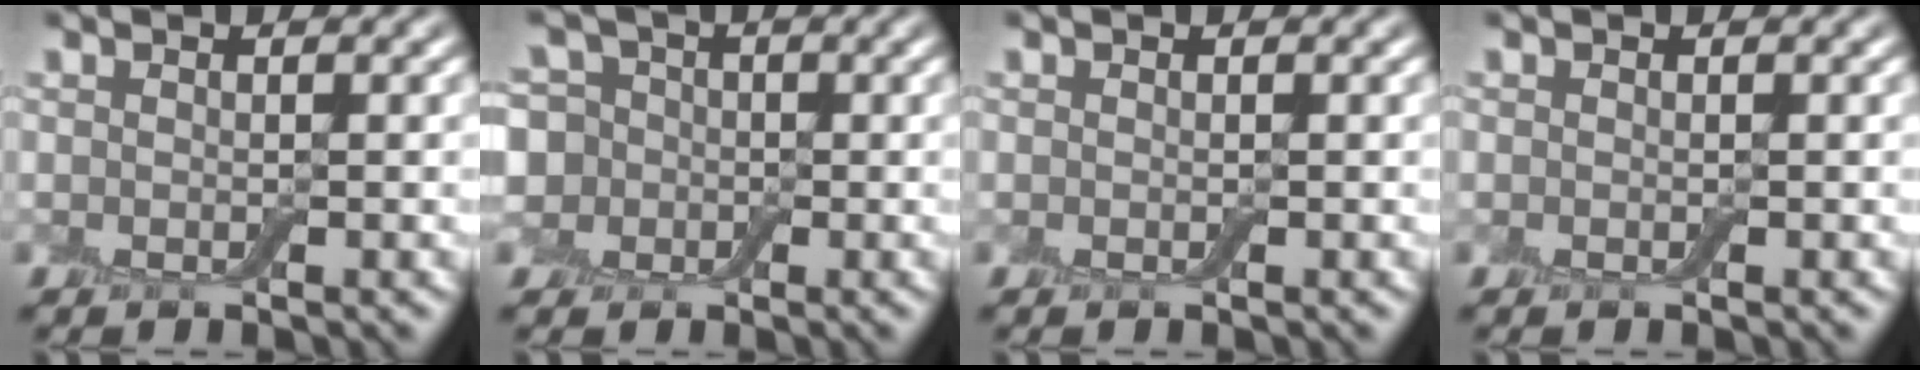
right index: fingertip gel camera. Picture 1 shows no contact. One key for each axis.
{"total": 7.4, "fx": 1.3, "fy": 6.4, "fz": 3.4, "tx": -0.054, "ty": 0.034, "tz": -0.030}
{"total": 0.0}
{"total": 0.0}